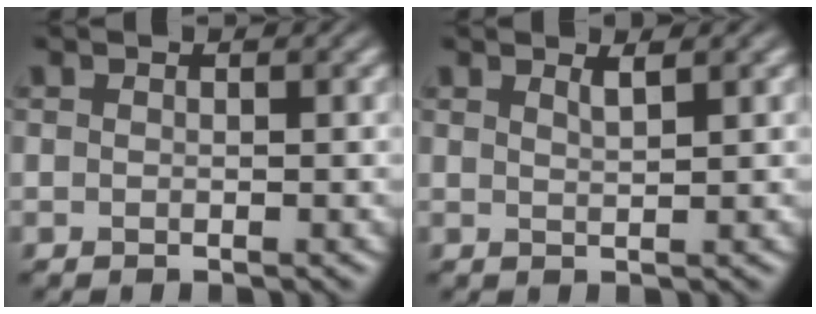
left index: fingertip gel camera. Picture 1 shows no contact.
{"total": 1.3, "force": [0.9, 0.3, 0.8], "torque": [-0.006, 0.002, 0.012]}